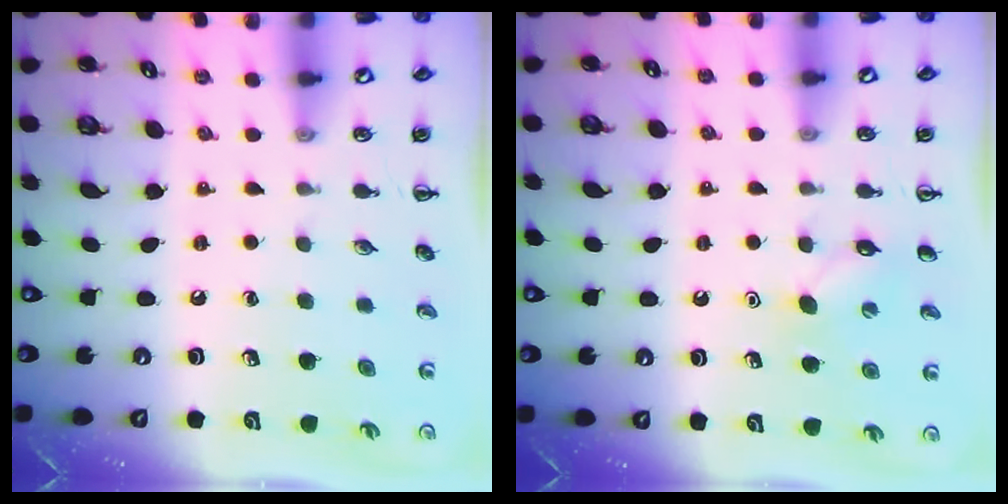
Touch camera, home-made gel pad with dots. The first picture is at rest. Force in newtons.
{"total": 5.4, "press": 5.1, "slide": 1.5}